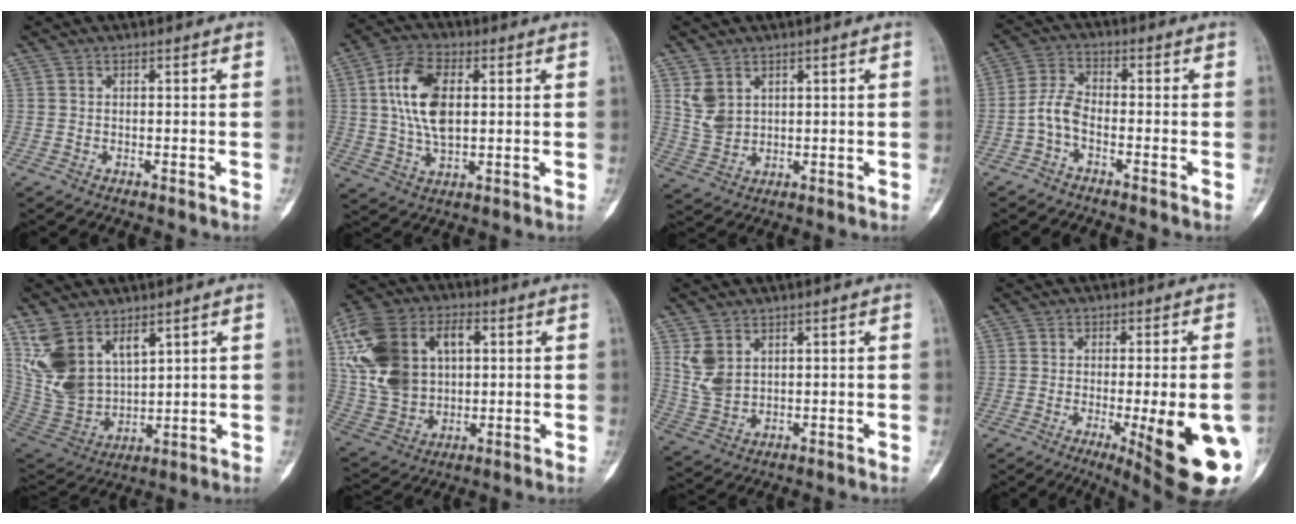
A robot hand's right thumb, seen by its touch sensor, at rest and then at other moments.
{"total": 12.2, "force": [2.1, 6.5, 10.1], "torque": [-0.194, 0.002, 0.040]}
{"total": 5.6, "force": [2.5, 3.9, 3.0], "torque": [-0.048, -0.011, 0.064]}
{"total": 4.9, "force": [-2.2, 2.4, 3.7], "torque": [-0.077, 0.022, -0.054]}
{"total": 14.2, "force": [7.6, 8.6, 8.3], "torque": [-0.146, -0.030, 0.180]}
{"total": 20.4, "force": [4.6, 14.3, 13.8], "torque": [-0.264, 0.011, 0.091]}
{"total": 6.1, "force": [2.7, 4.0, 3.8], "torque": [-0.068, -0.010, 0.068]}
{"total": 19.6, "force": [-6.0, 4.5, 18.1], "torque": [-0.181, -0.006, -0.061]}